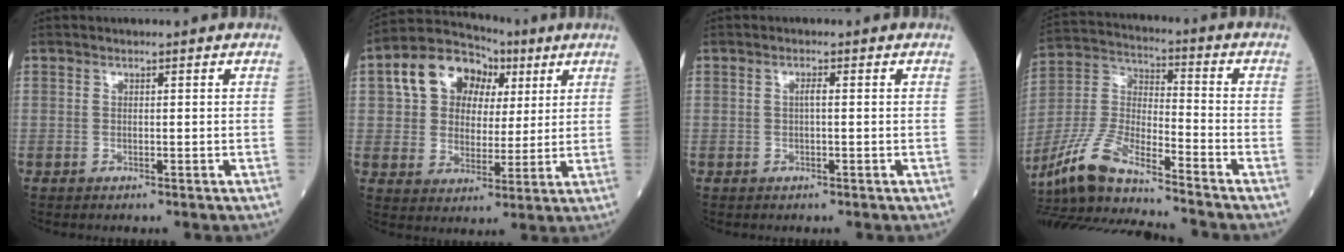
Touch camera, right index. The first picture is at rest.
{"total": 11.5, "force": [4.4, 8.6, 6.2], "torque": [-0.115, 0.040, 0.074]}
{"total": 1.0, "force": [0.0, 0.0, 1.0], "torque": [-0.019, 0.002, 0.000]}
{"total": 14.8, "force": [-11.1, 2.2, 9.5], "torque": [-0.210, -0.008, -0.205]}